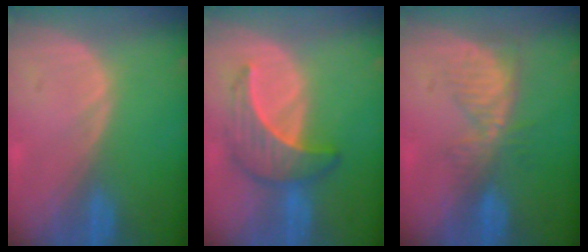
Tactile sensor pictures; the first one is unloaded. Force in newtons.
{"total": 6.5, "press": 6.4, "slide": 1.0}
{"total": 5.3, "press": 5.0, "slide": 1.8}